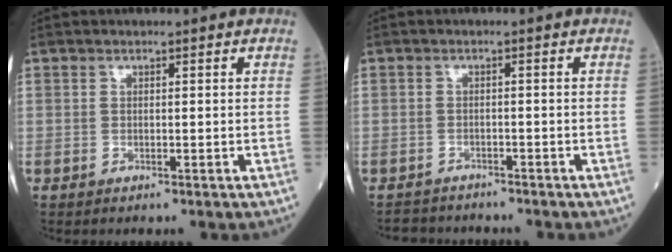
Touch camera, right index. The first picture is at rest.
{"total": 3.9, "force": [-3.8, 1.0, 0.0], "torque": [0.003, -0.008, -0.061]}